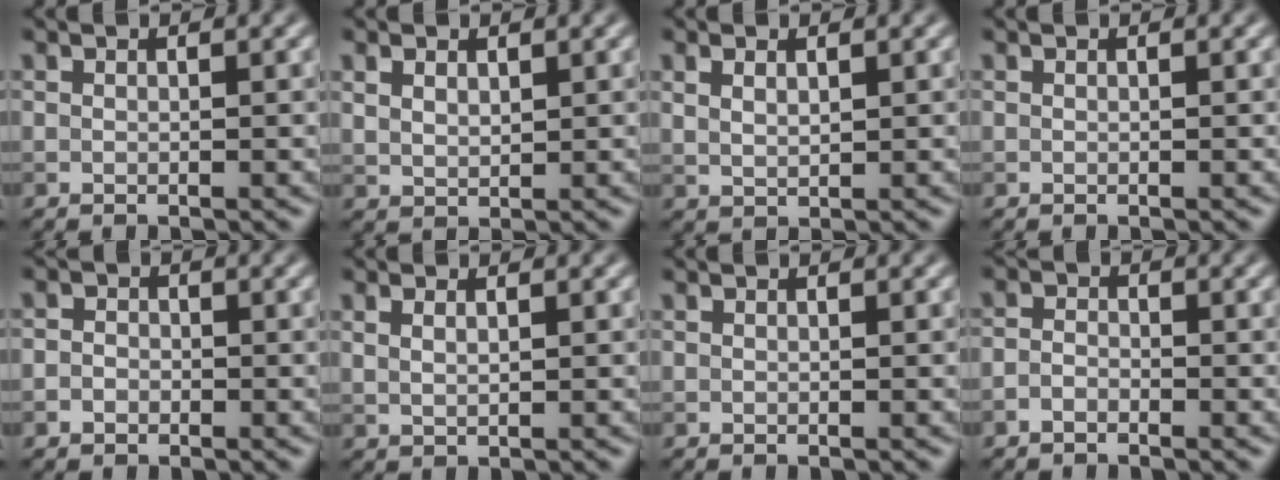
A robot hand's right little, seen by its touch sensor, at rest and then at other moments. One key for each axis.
{"total": 1.6, "fx": 1.0, "fy": 0.9, "fz": 0.9, "tx": -0.022, "ty": -0.001, "tz": 0.025}
{"total": 1.5, "fx": 0.8, "fy": 0.6, "fz": 1.1, "tx": -0.026, "ty": -0.001, "tz": 0.021}
{"total": 0.0}
{"total": 1.4, "fx": -0.5, "fy": 1.2, "fz": 0.5, "tx": 0.004, "ty": 0.001, "tz": -0.016}
{"total": 1.1, "fx": 0.6, "fy": 0.4, "fz": 0.9, "tx": -0.019, "ty": 0.000, "tz": 0.014}
{"total": 0.0}
{"total": 1.4, "fx": -1.0, "fy": 0.8, "fz": 0.6, "tx": -0.011, "ty": 0.002, "tz": -0.024}